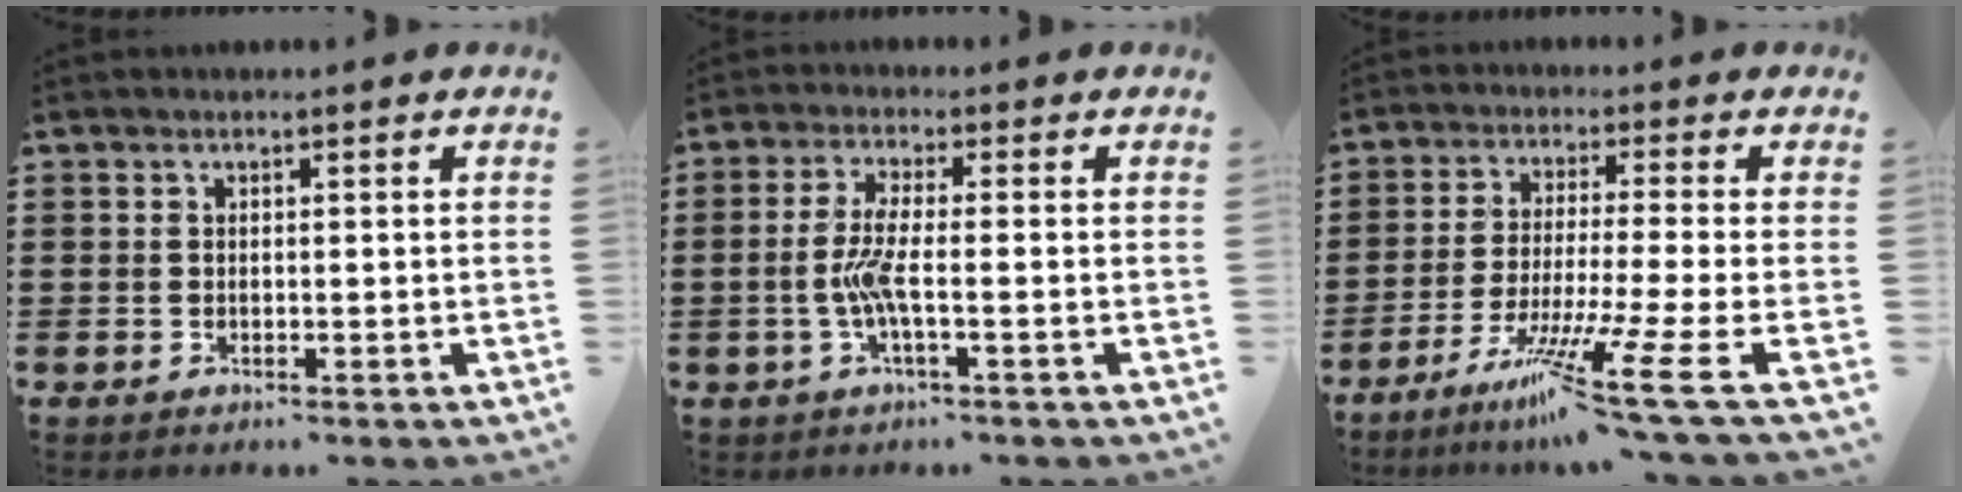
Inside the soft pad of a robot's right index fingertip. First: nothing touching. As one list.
[{"total": 4.9, "force": [-1.2, 0.7, 4.7], "torque": [-0.121, -0.013, -0.035]}, {"total": 11.0, "force": [-6.7, -1.7, 8.6], "torque": [-0.160, -0.017, -0.126]}]